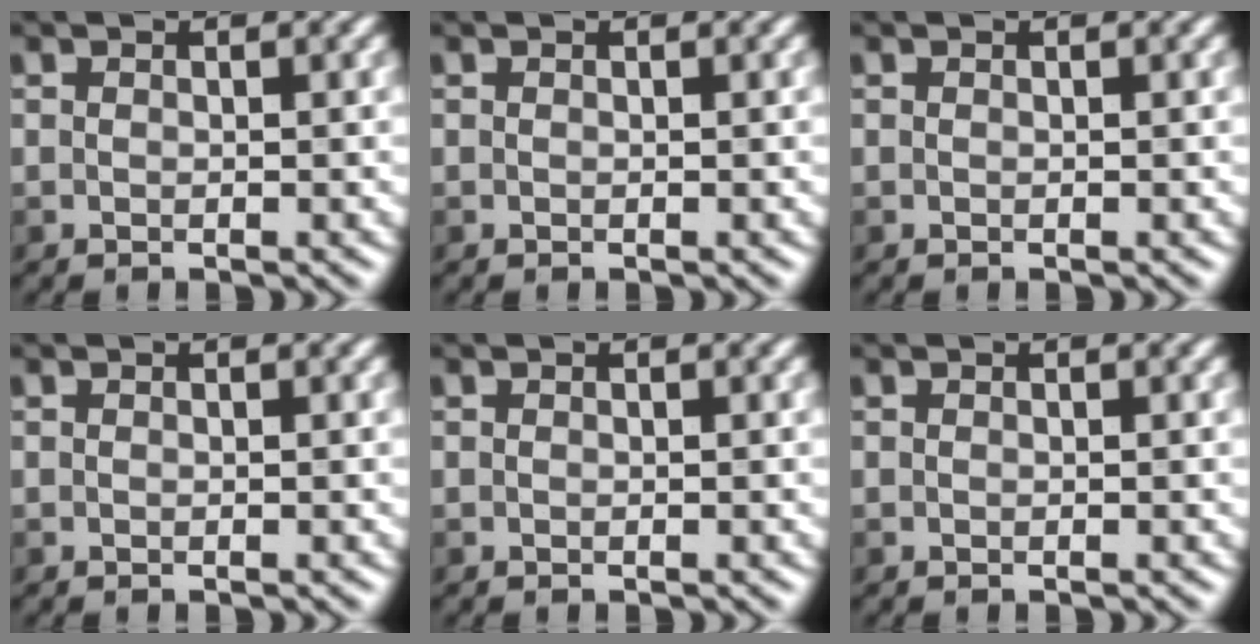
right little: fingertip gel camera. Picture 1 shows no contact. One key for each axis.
{"total": 0.0}
{"total": 0.0}
{"total": 0.0}
{"total": 0.0}
{"total": 0.0}